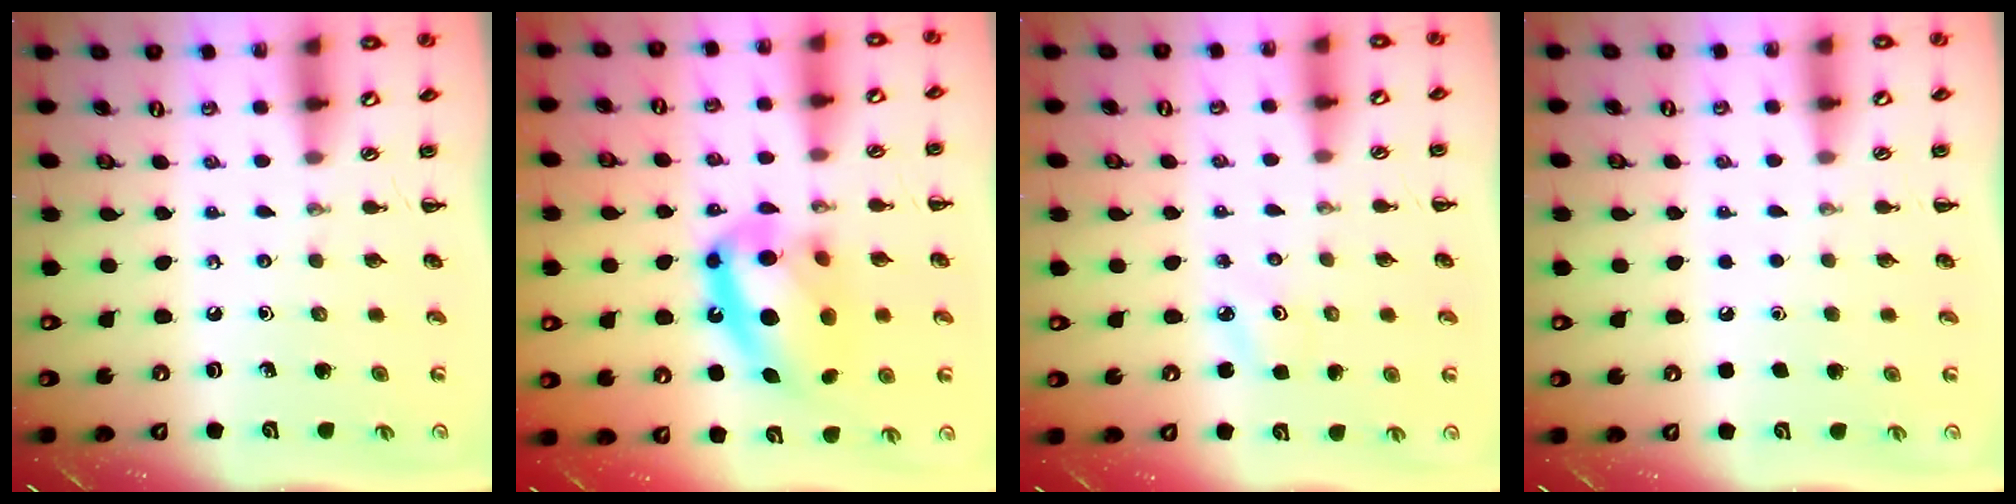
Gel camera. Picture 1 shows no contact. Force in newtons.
{"total": 17.5, "press": 17.0, "slide": 4.1}
{"total": 2.3, "press": 2.2, "slide": 0.6}
{"total": 1.8, "press": 1.8, "slide": 0.1}